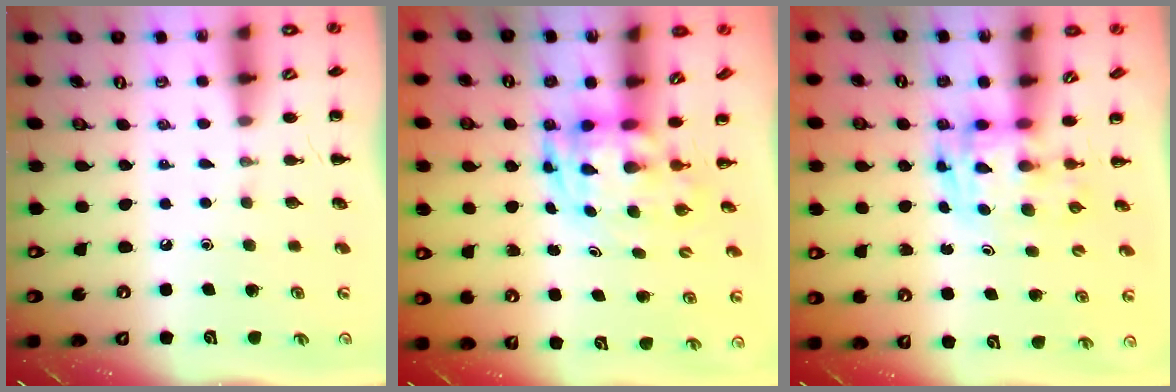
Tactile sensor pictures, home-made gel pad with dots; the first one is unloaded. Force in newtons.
{"total": 3.6, "press": 3.5, "slide": 0.8}
{"total": 3.6, "press": 3.5, "slide": 0.6}